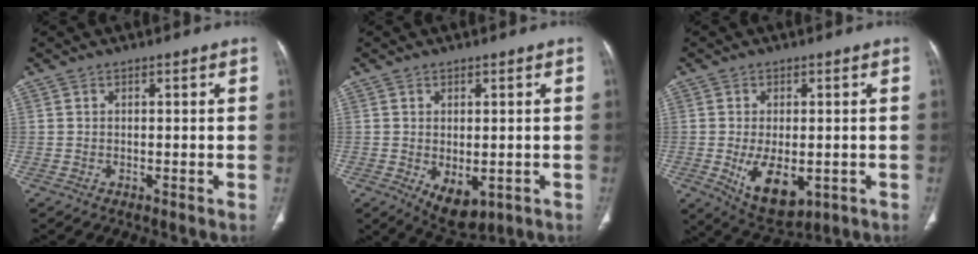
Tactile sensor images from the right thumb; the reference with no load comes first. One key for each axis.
{"total": 6.3, "fx": -1.5, "fy": 3.6, "fz": 4.9, "tx": -0.062, "ty": -0.007, "tz": -0.005}
{"total": 9.6, "fx": -2.2, "fy": 5.2, "fz": 7.7, "tx": -0.113, "ty": -0.013, "tz": -0.020}